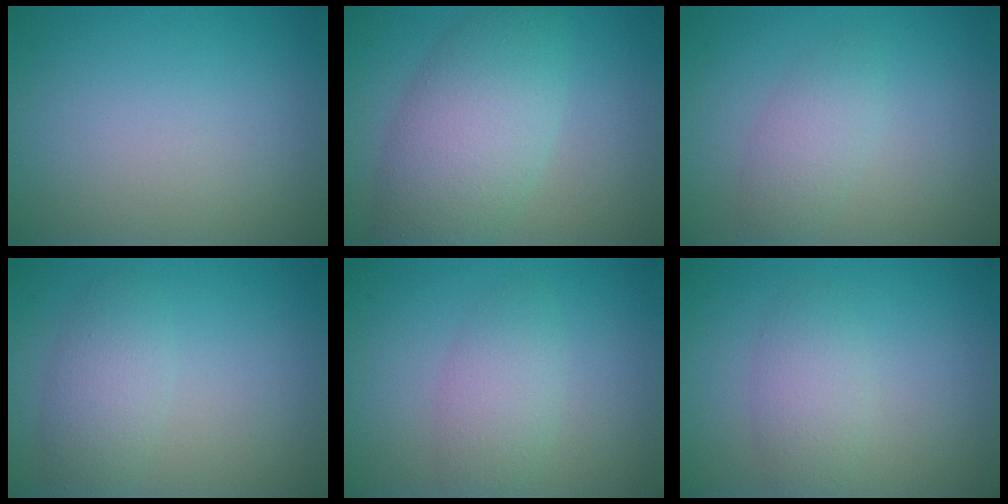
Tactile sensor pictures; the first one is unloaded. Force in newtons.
{"total": 7.3, "press": 7.3, "slide": 0.3}
{"total": 2.3, "press": 2.3, "slide": 0.2}
{"total": 2.9, "press": 2.9, "slide": 0.0}
{"total": 2.8, "press": 2.8, "slide": 0.2}
{"total": 2.6, "press": 2.6, "slide": 0.1}